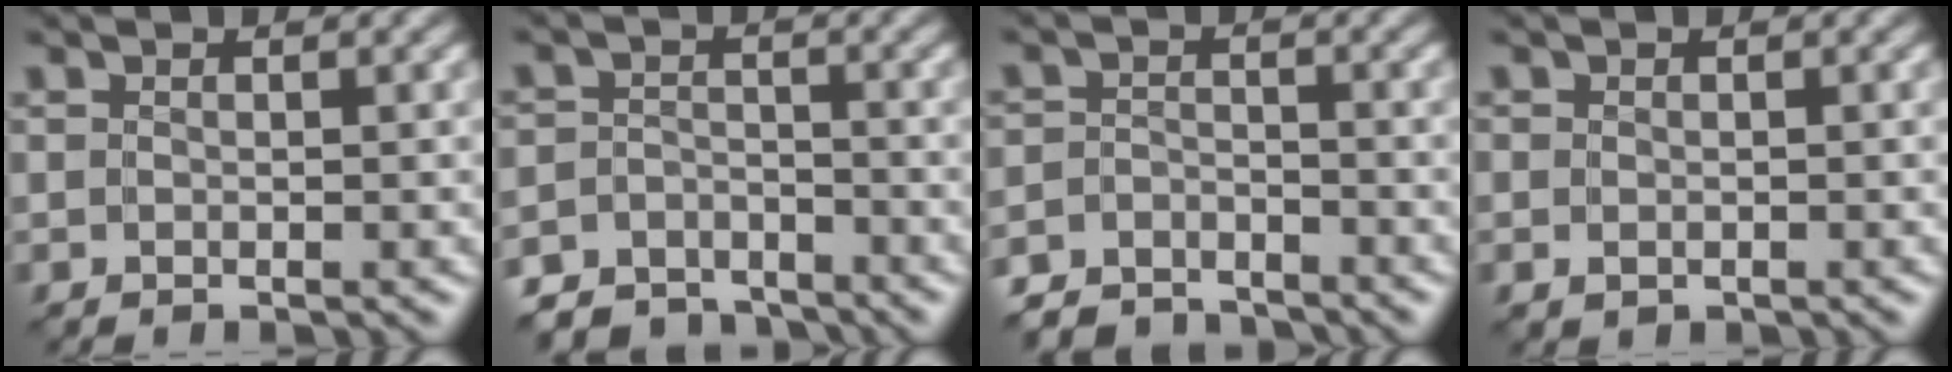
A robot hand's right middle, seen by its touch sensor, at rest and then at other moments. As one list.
[{"total": 5.0, "force": [-4.7, 1.7, 0.4], "torque": [-0.003, -0.008, -0.087]}, {"total": 4.6, "force": [-4.4, 1.3, 0.4], "torque": [-0.004, -0.007, -0.088]}, {"total": 0.6, "force": [-0.3, 0.5, 0.2], "torque": [-0.004, -0.003, -0.006]}]